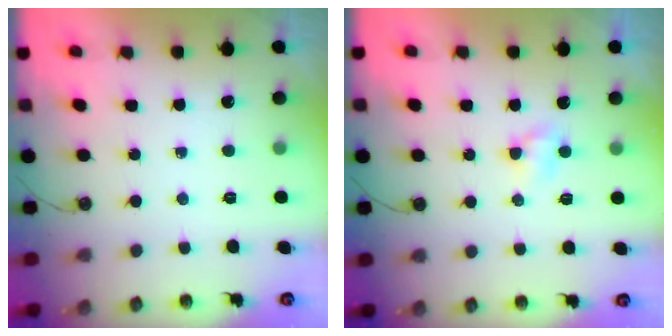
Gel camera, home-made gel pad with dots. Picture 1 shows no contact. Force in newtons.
{"total": 2.4, "press": 2.4, "slide": 0.3}